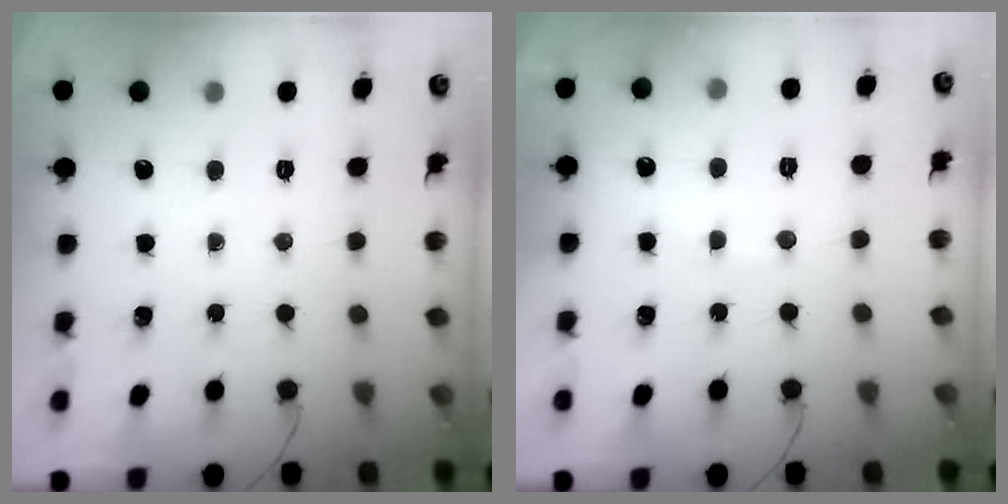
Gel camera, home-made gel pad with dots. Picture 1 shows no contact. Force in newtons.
{"total": 5.3, "press": 5.2, "slide": 1.1}